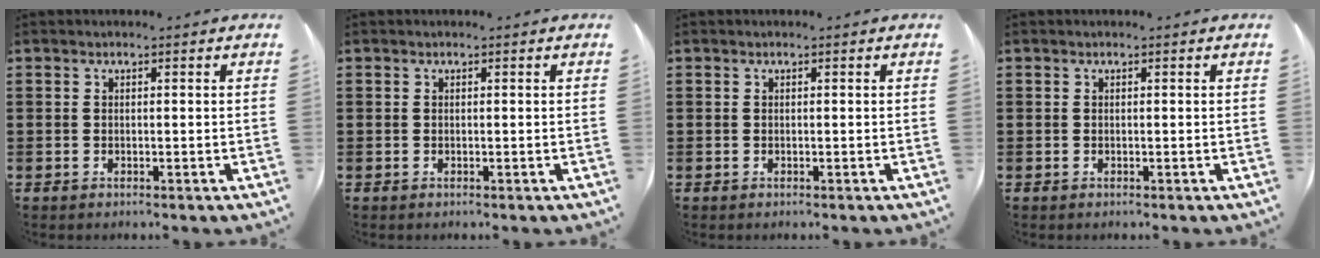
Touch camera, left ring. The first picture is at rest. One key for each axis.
{"total": 0.0}
{"total": 0.0}
{"total": 0.0}